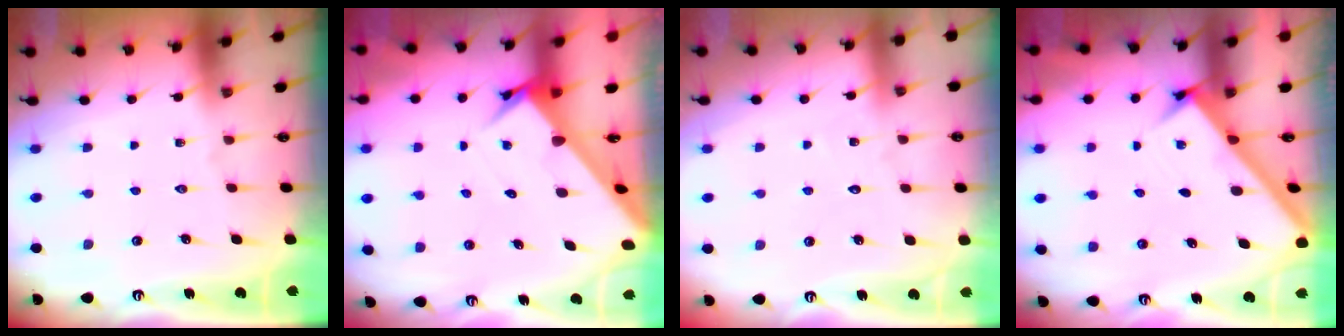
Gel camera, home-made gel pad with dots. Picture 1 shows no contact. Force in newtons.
{"total": 3.9, "press": 3.9, "slide": 0.3}
{"total": 3.8, "press": 3.8, "slide": 0.4}
{"total": 2.5, "press": 2.5, "slide": 0.3}